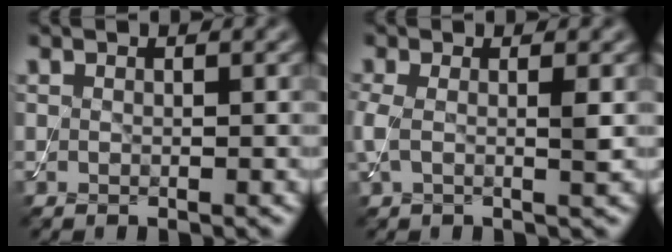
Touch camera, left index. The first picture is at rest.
{"total": 2.5, "force": [0.2, 0.8, 2.4], "torque": [-0.055, 0.000, -0.001]}